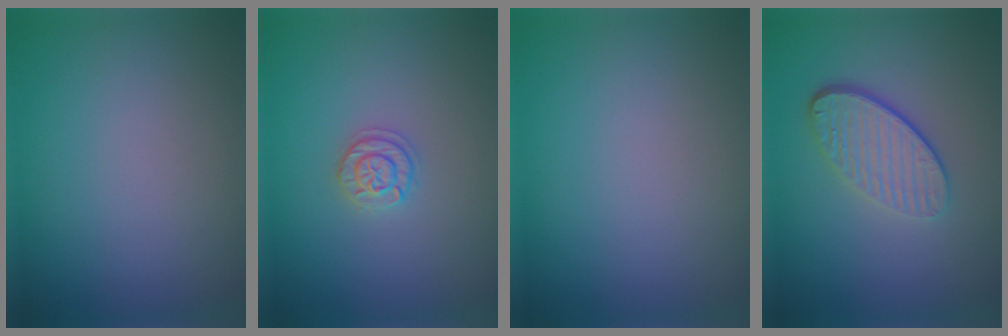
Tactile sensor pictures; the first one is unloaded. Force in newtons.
{"total": 1.7, "press": 1.7, "slide": 0.2}
{"total": 0.0}
{"total": 4.5, "press": 3.2, "slide": 3.1}